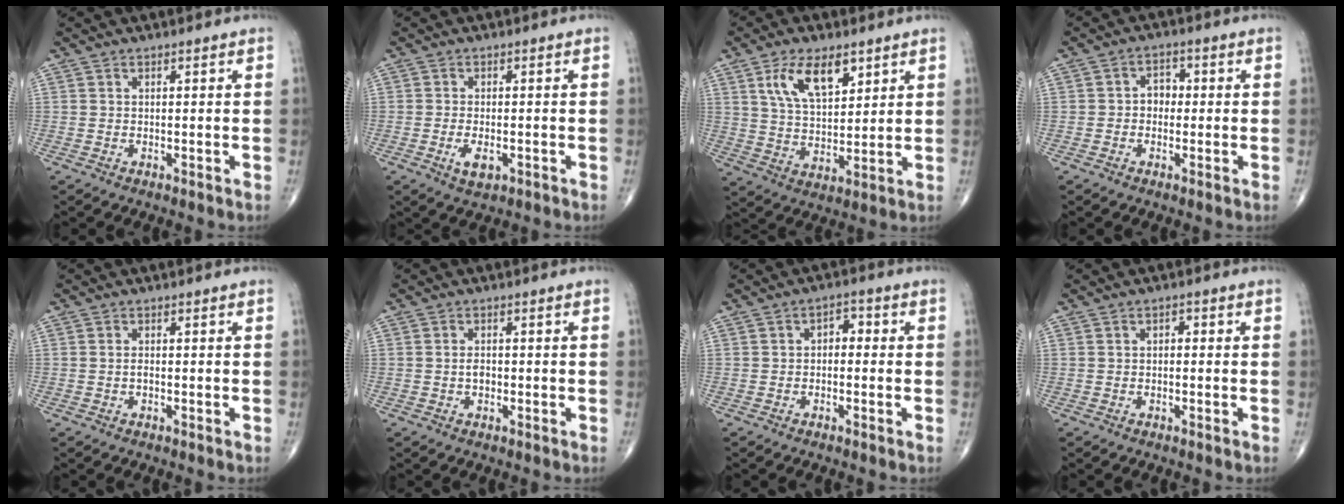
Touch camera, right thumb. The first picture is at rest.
{"total": 3.5, "force": [-1.2, 1.7, 2.8], "torque": [-0.047, -0.002, -0.017]}
{"total": 10.8, "force": [5.4, 5.3, 7.7], "torque": [-0.122, -0.025, 0.106]}
{"total": 3.5, "force": [-0.3, 2.8, 2.0], "torque": [-0.011, 0.015, -0.013]}
{"total": 0.8, "force": [-0.2, 0.4, 0.7], "torque": [-0.013, 0.000, -0.004]}
{"total": 1.9, "force": [-0.3, 1.3, 1.4], "torque": [-0.021, 0.003, -0.007]}
{"total": 3.0, "force": [-0.2, 2.0, 2.3], "torque": [-0.013, 0.015, -0.014]}
{"total": 1.2, "force": [0.0, 0.8, 0.9], "torque": [-0.003, 0.006, -0.006]}